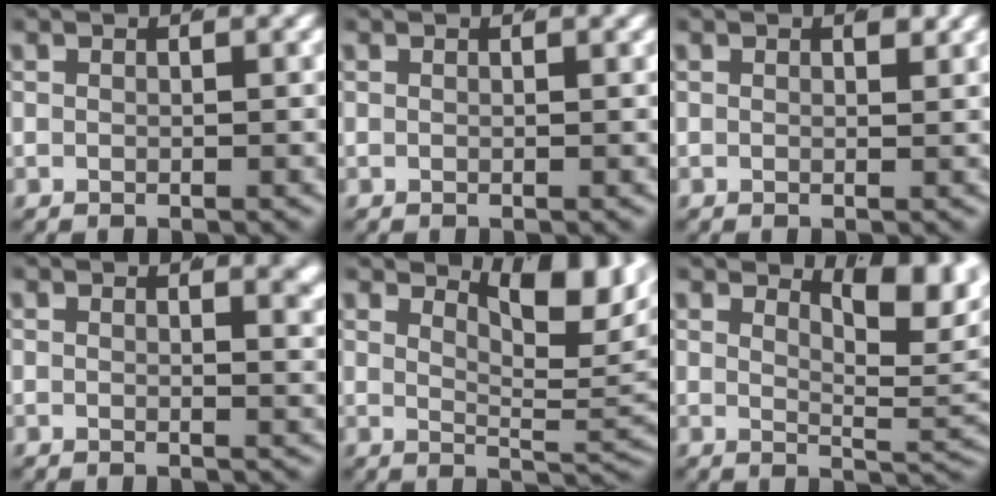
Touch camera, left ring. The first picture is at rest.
{"total": 0.0}
{"total": 0.7, "force": [0.5, 0.3, 0.5], "torque": [-0.002, -0.002, 0.007]}
{"total": 2.0, "force": [1.2, 0.3, 1.6], "torque": [-0.012, -0.009, 0.020]}
{"total": 5.9, "force": [2.9, 1.5, 4.9], "torque": [-0.055, -0.012, 0.051]}
{"total": 5.2, "force": [2.5, 1.1, 4.4], "torque": [-0.046, -0.013, 0.043]}